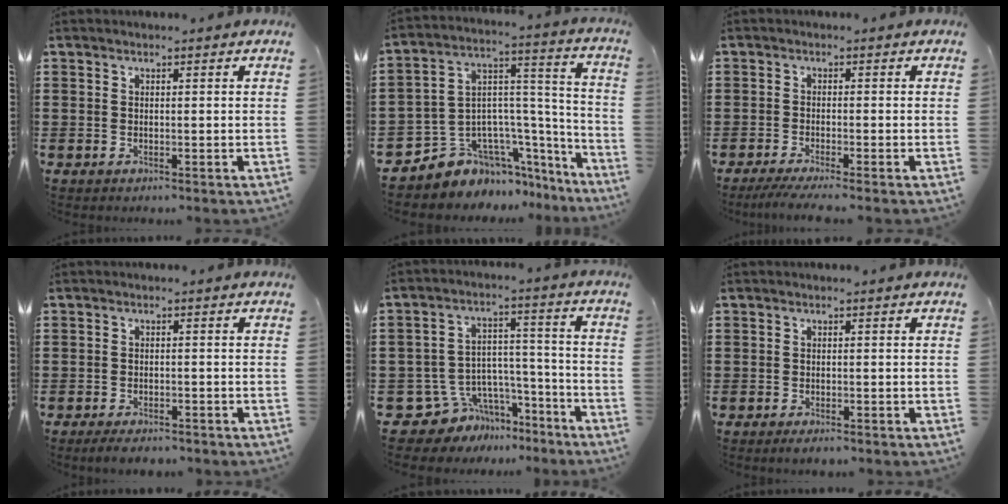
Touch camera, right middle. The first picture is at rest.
{"total": 7.3, "force": [-5.6, 4.7, -0.2], "torque": [-0.020, -0.010, -0.104]}
{"total": 2.6, "force": [-2.2, -0.3, 1.3], "torque": [-0.029, -0.007, -0.042]}
{"total": 2.2, "force": [-2.1, 0.3, 0.6], "torque": [-0.013, 0.001, -0.042]}
{"total": 7.4, "force": [-5.5, 4.9, 0.8], "torque": [-0.035, 0.009, -0.101]}
{"total": 0.9, "force": [-0.9, 0.0, 0.4], "torque": [-0.011, -0.005, -0.015]}